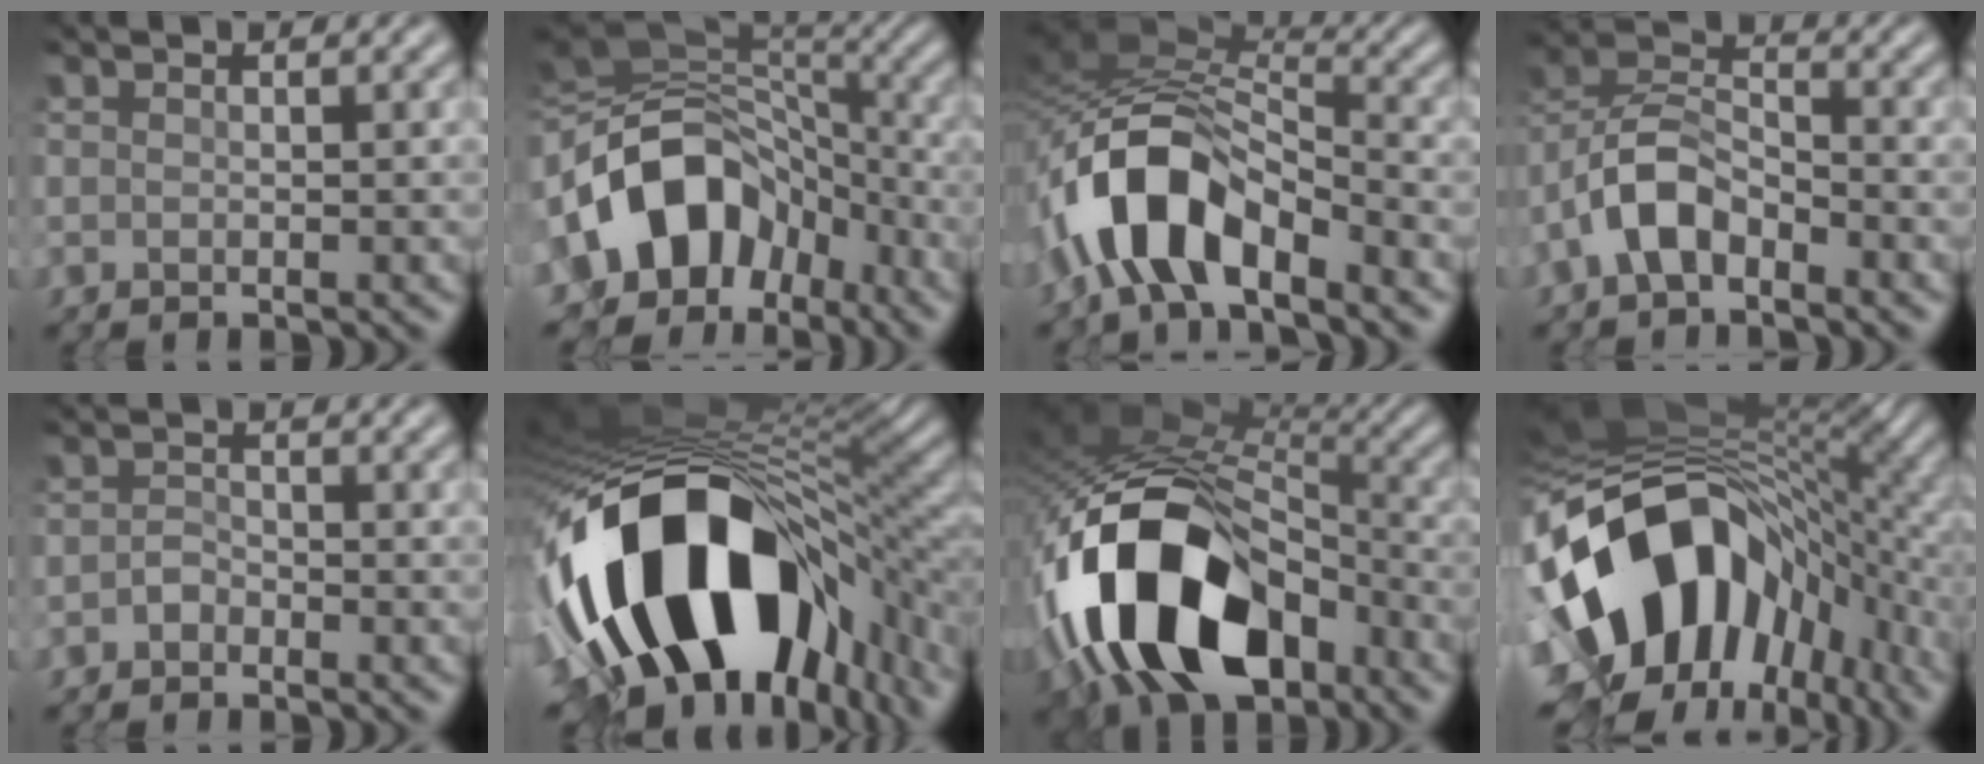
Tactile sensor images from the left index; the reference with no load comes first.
{"total": 12.5, "force": [-3.0, 9.2, 7.9], "torque": [-0.147, 0.015, -0.062]}
{"total": 9.0, "force": [-4.4, 3.9, 6.8], "torque": [-0.135, 0.014, -0.088]}
{"total": 4.6, "force": [-2.7, 2.3, 2.9], "torque": [-0.060, 0.018, -0.061]}
{"total": 0.9, "force": [-0.7, 0.5, 0.3], "torque": [-0.008, 0.009, -0.013]}
{"total": 17.8, "force": [-3.6, 10.3, 14.1], "torque": [-0.259, -0.019, -0.043]}
{"total": 16.0, "force": [-5.6, 9.1, 11.9], "torque": [-0.235, -0.008, -0.105]}
{"total": 17.0, "force": [-4.1, 11.7, 11.6], "torque": [-0.206, -0.025, -0.060]}